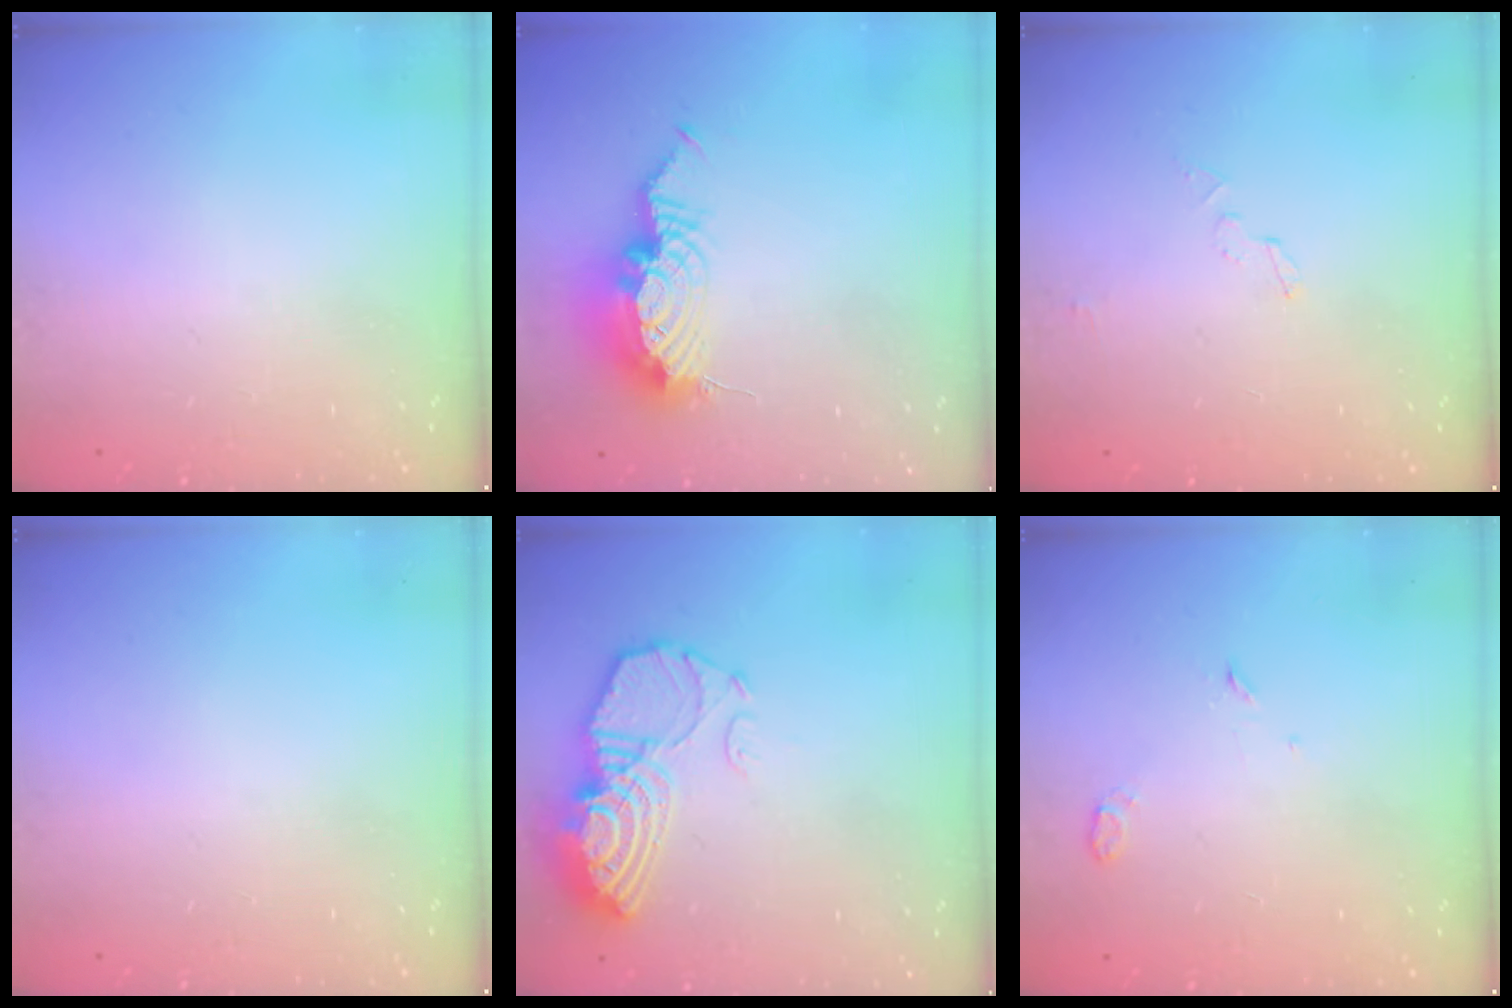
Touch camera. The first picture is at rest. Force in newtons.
{"total": 11.6, "press": 11.3, "slide": 2.7}
{"total": 2.8, "press": 2.8, "slide": 0.2}
{"total": 0.0}
{"total": 14.3, "press": 14.2, "slide": 1.4}
{"total": 3.0, "press": 2.9, "slide": 0.6}